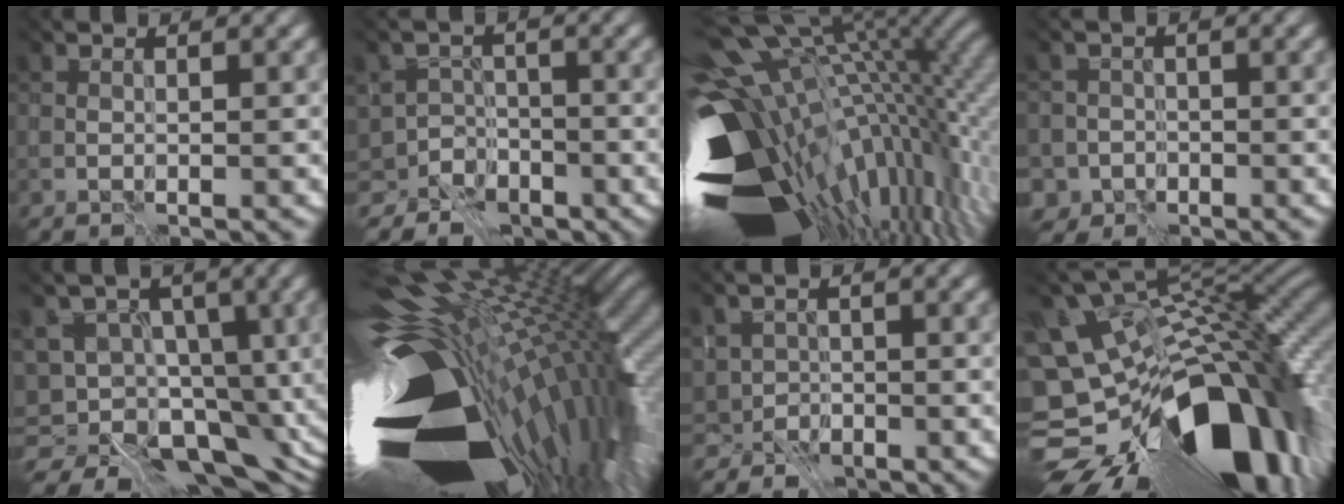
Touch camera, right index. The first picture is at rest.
{"total": 6.6, "force": [-4.4, 4.9, 0.1], "torque": [0.030, -0.011, -0.074]}
{"total": 17.9, "force": [-2.4, 9.2, 15.2], "torque": [-0.232, 0.000, -0.007]}
{"total": 3.8, "force": [-2.1, 3.2, -0.1], "torque": [0.022, -0.001, -0.043]}
{"total": 11.0, "force": [-6.3, 6.8, 5.9], "torque": [-0.056, 0.003, -0.086]}
{"total": 18.8, "force": [-5.5, 9.7, 15.1], "torque": [-0.250, -0.016, -0.051]}
{"total": 4.0, "force": [-2.0, 3.4, 0.2], "torque": [0.019, 0.000, -0.037]}
{"total": 17.9, "force": [-5.8, 10.0, 13.7], "torque": [-0.228, -0.017, -0.084]}